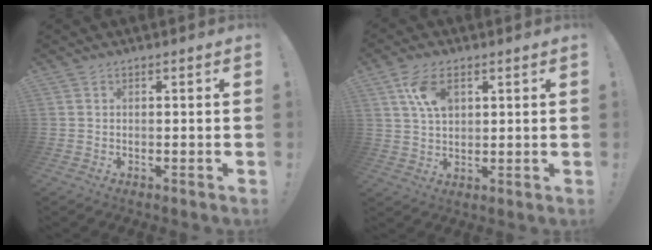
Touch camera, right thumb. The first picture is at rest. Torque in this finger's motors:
{"motor_torque": [0.08, 0.10, 0.28, -0.09, 0.03]}